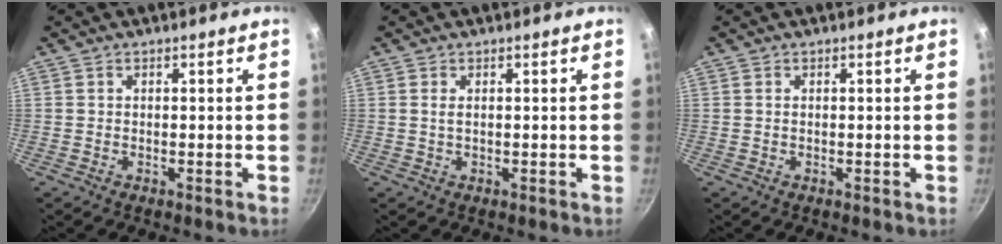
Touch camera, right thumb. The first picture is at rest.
{"total": 1.0, "force": [0.3, 0.4, 0.8], "torque": [-0.021, -0.001, 0.007]}
{"total": 0.0}